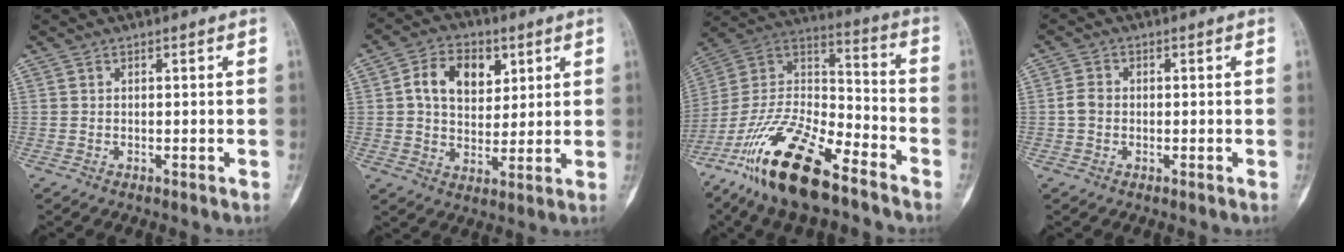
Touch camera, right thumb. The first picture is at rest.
{"total": 11.2, "force": [3.4, 7.9, 7.1], "torque": [-0.079, -0.003, 0.058]}
{"total": 23.3, "force": [-15.6, 8.1, 15.3], "torque": [-0.309, 0.063, -0.290]}
{"total": 2.8, "force": [-0.4, 2.4, 1.5], "torque": [-0.021, 0.009, -0.012]}